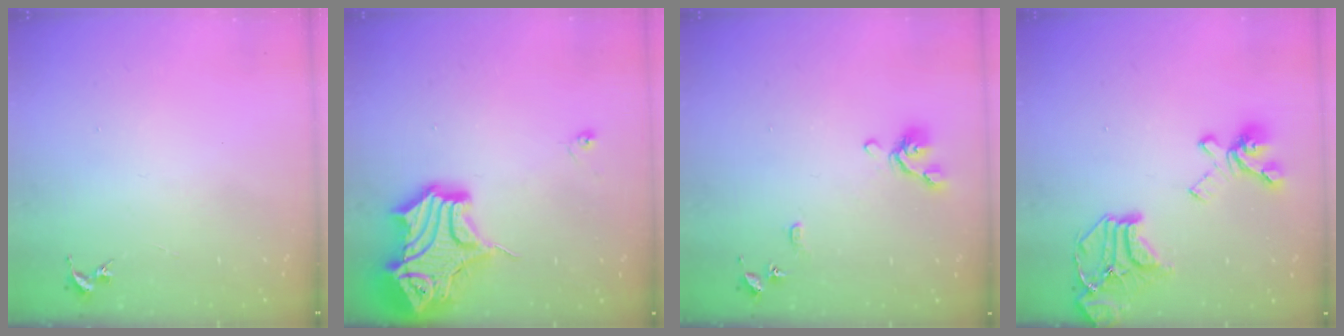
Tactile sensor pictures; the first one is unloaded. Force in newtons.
{"total": 20.1, "press": 20.0, "slide": 2.2}
{"total": 9.9, "press": 9.8, "slide": 1.3}
{"total": 19.3, "press": 19.2, "slide": 1.9}